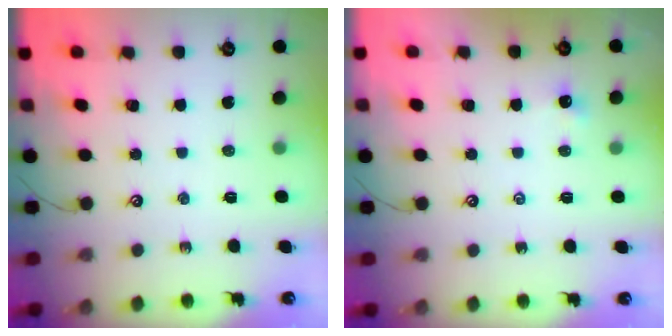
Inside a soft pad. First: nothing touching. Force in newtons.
{"total": 3.5, "press": 3.4, "slide": 0.4}